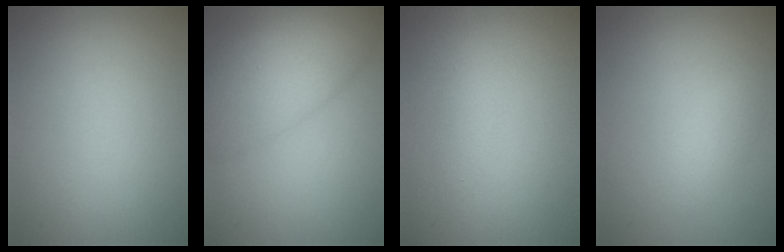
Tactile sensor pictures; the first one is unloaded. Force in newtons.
{"total": 7.4, "press": 7.4, "slide": 0.3}
{"total": 0.9, "press": 0.9, "slide": 0.1}
{"total": 1.3, "press": 1.3, "slide": 0.0}